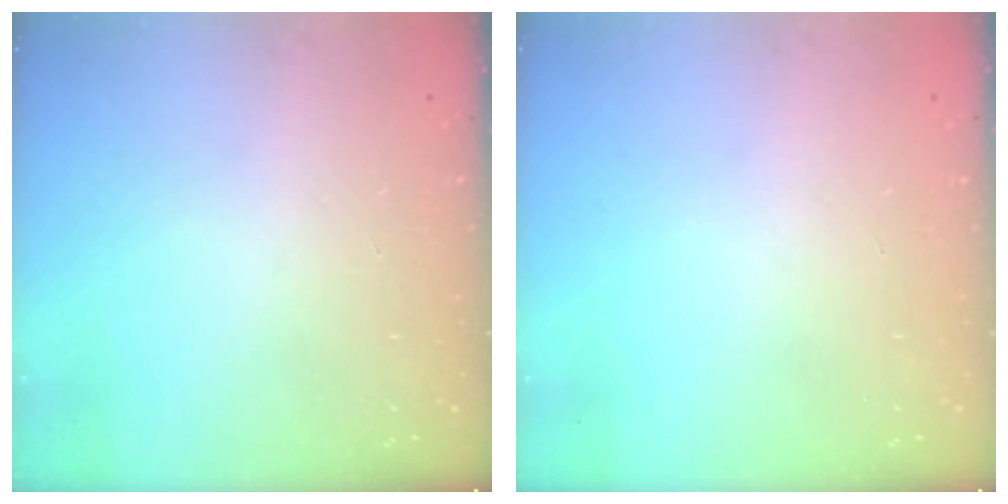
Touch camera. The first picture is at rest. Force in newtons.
{"total": 0.0}